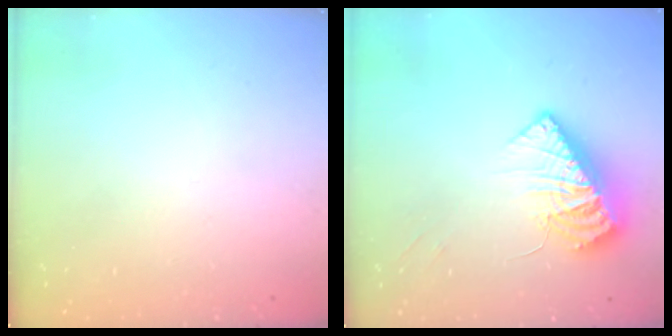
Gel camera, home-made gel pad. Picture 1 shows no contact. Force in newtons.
{"total": 13.5, "press": 13.3, "slide": 2.2}